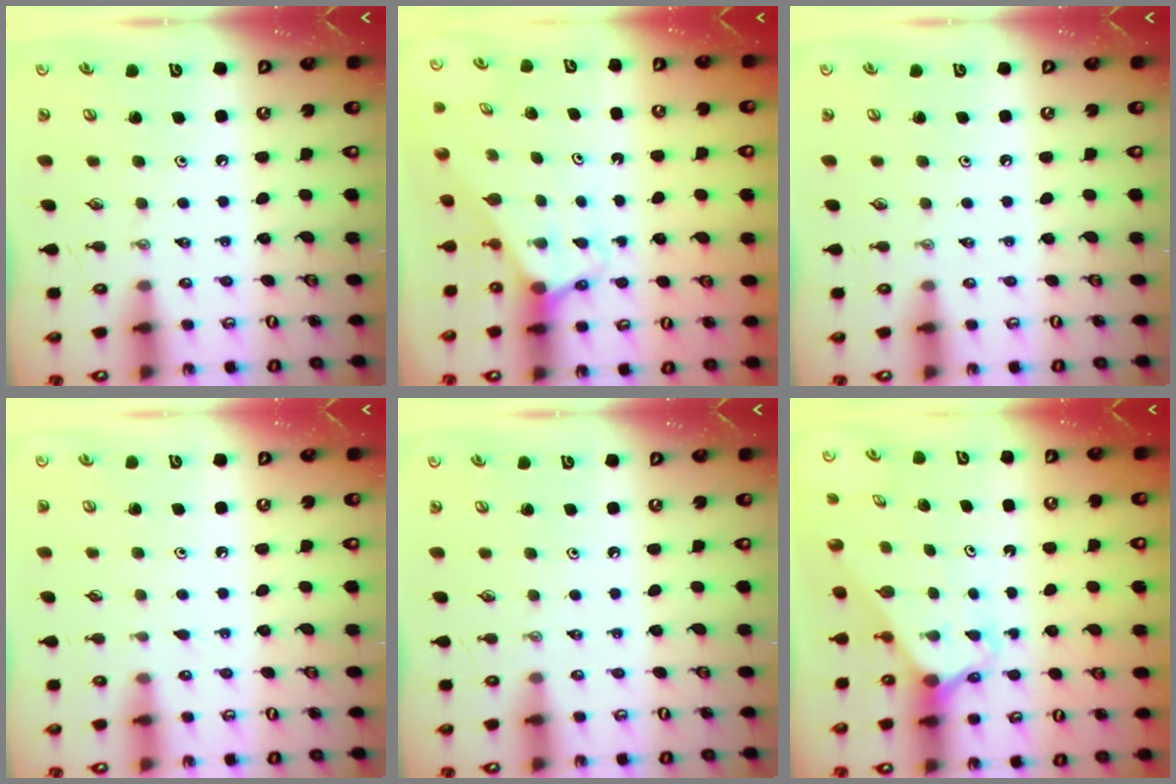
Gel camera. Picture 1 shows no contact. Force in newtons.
{"total": 2.7, "press": 2.7, "slide": 0.2}
{"total": 0.0}
{"total": 1.4, "press": 1.4, "slide": 0.2}
{"total": 0.0}
{"total": 2.4, "press": 2.4, "slide": 0.2}